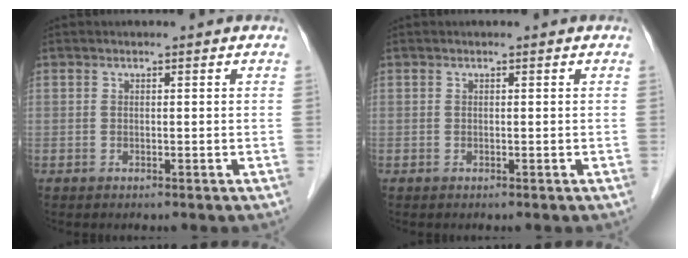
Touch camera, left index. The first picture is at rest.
{"total": 0.0}